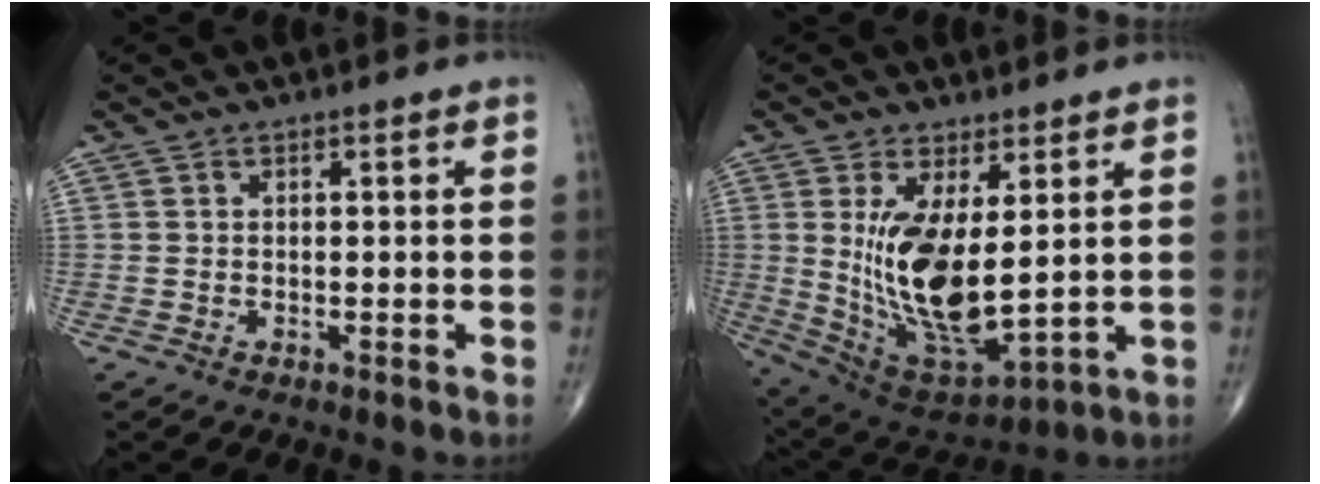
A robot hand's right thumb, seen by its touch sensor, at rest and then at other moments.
{"total": 16.4, "force": [2.2, 6.9, 14.7], "torque": [-0.266, -0.031, 0.067]}